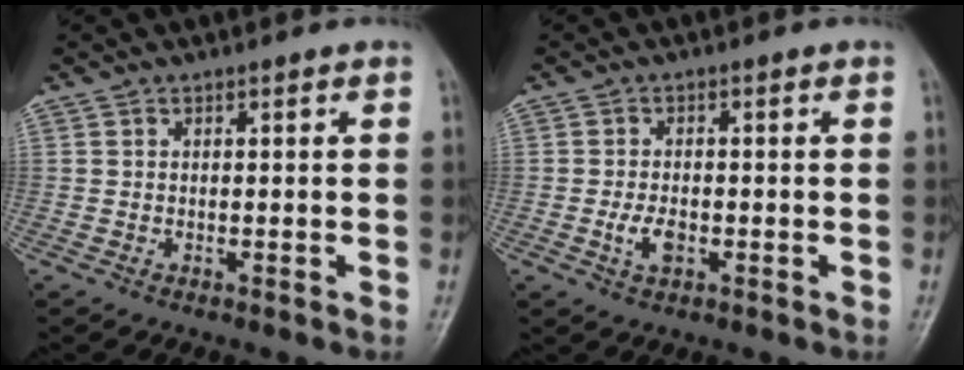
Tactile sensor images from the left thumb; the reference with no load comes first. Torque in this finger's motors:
{"motor_torque": [-0.38, 0.51, 0.21, 0.03, 0.03]}